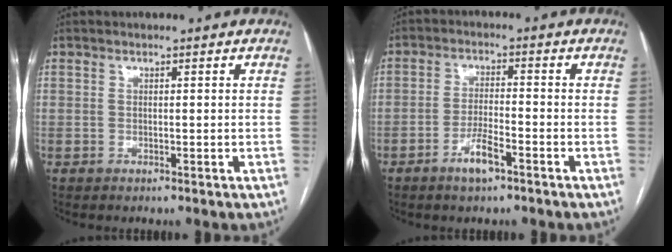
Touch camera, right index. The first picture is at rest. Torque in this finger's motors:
{"motor_torque": [0.71, -0.36, 0.28, 0.07]}